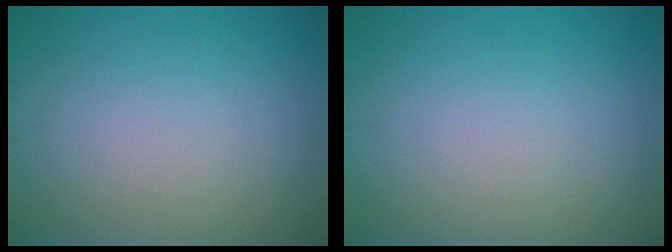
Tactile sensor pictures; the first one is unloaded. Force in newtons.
{"total": 0.0}